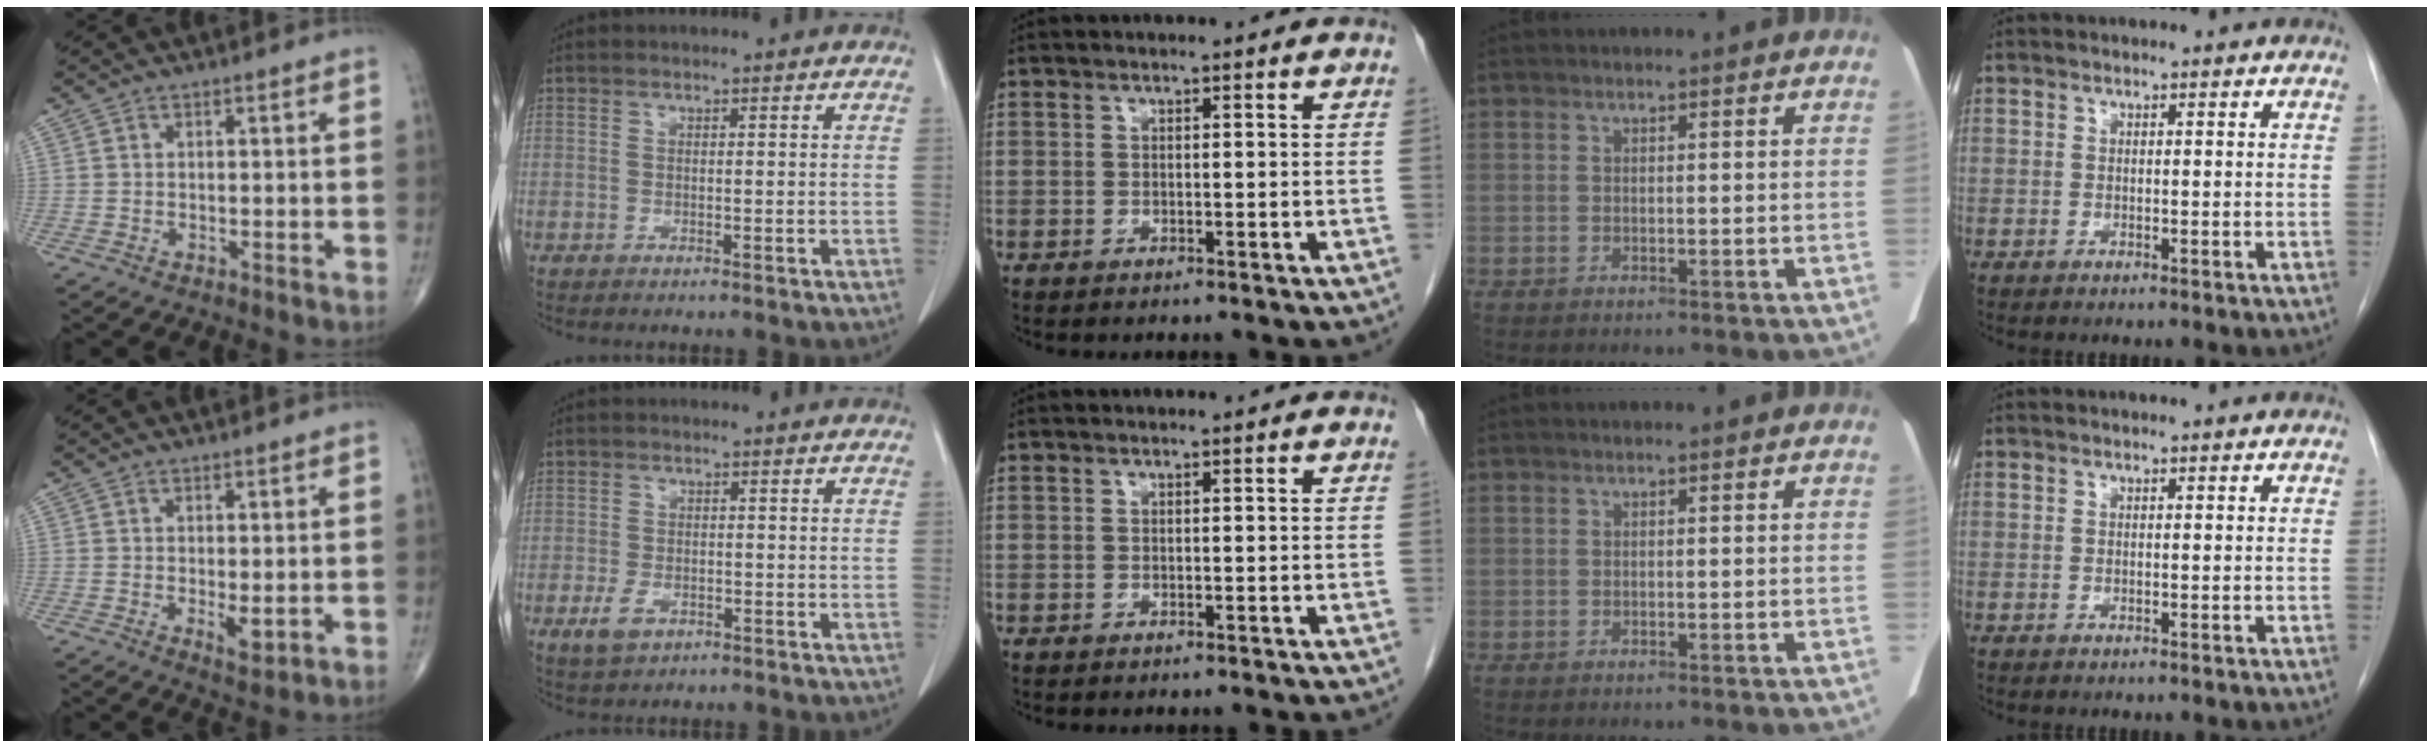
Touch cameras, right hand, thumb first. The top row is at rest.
{"thumb": {"total": 2.9, "force": [-0.3, 1.0, 2.7], "torque": [-0.041, -0.010, 0.001]}, "index": {"total": 3.4, "force": [-1.7, 2.1, 2.1], "torque": [-0.045, -0.002, -0.024]}}